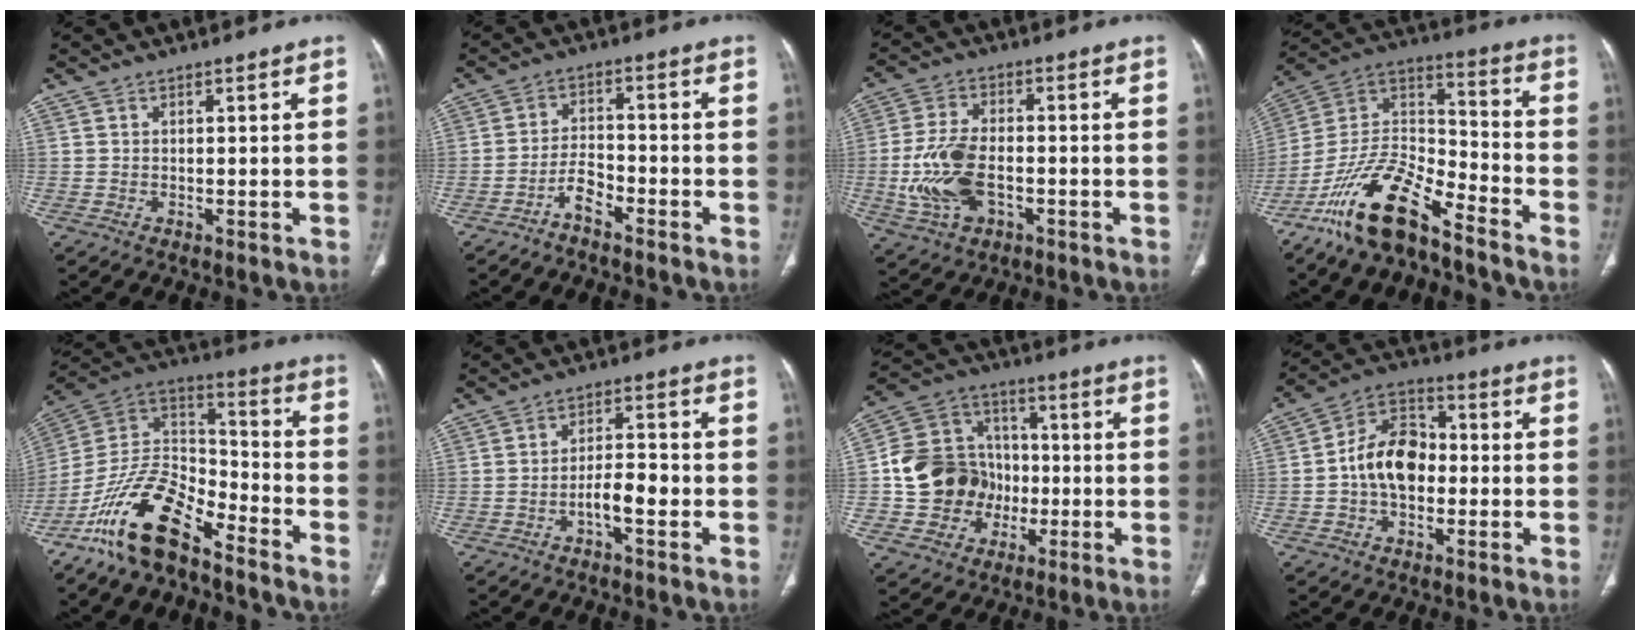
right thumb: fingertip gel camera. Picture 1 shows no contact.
{"total": 4.4, "force": [-3.3, 1.5, 2.4], "torque": [-0.047, 0.033, -0.064]}
{"total": 11.9, "force": [-2.7, 7.1, 9.2], "torque": [-0.187, 0.012, -0.045]}
{"total": 18.2, "force": [-13.2, 6.0, 11.1], "torque": [-0.196, 0.086, -0.243]}
{"total": 18.1, "force": [-12.3, 7.6, 10.8], "torque": [-0.182, 0.088, -0.229]}
{"total": 5.4, "force": [-2.1, 1.9, 4.6], "torque": [-0.072, 0.026, -0.036]}
{"total": 16.0, "force": [-2.2, 14.1, 7.4], "torque": [-0.102, 0.035, -0.036]}
{"total": 11.6, "force": [-1.0, 8.1, 8.3], "torque": [-0.124, 0.034, -0.029]}